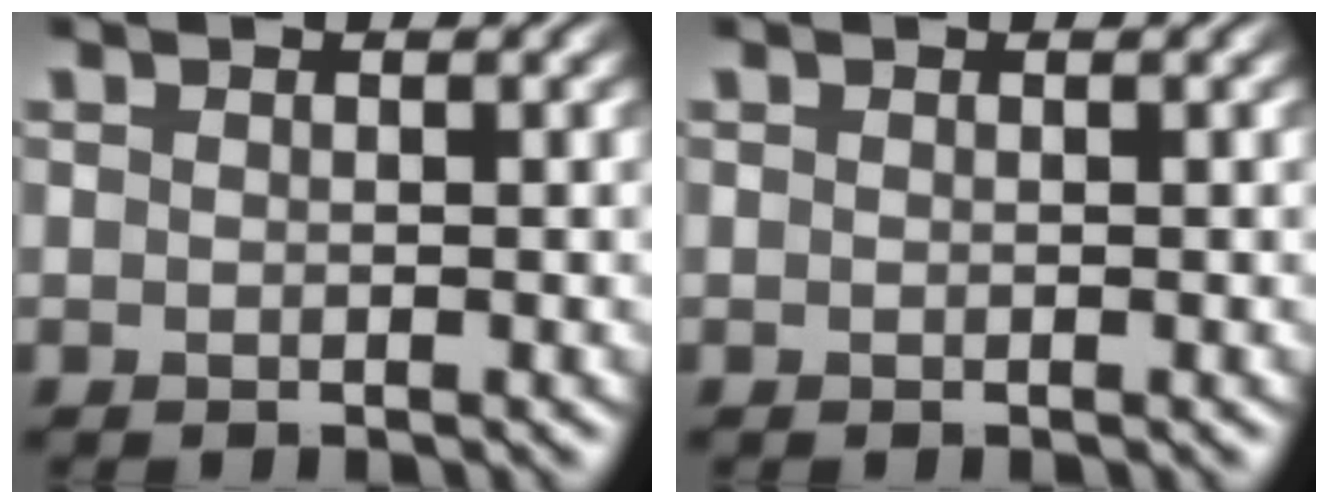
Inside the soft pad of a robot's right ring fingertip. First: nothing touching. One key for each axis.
{"total": 0.0}